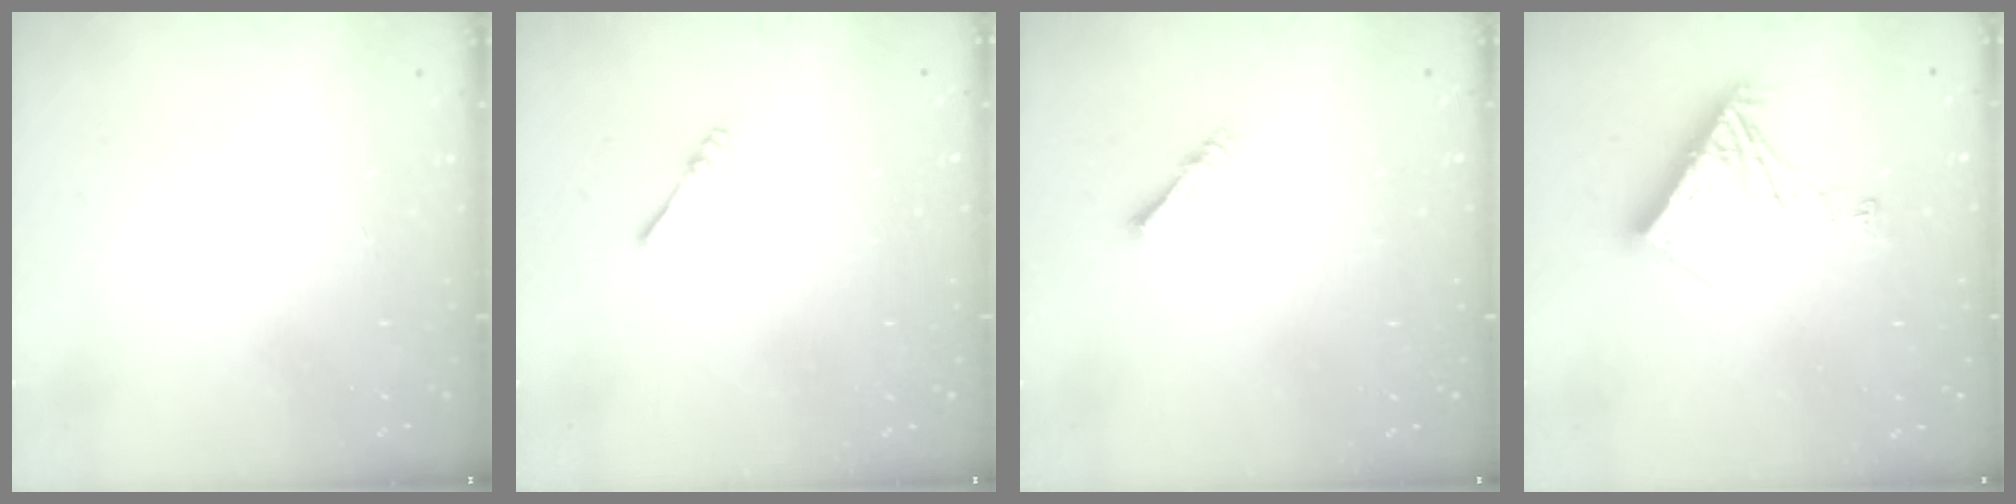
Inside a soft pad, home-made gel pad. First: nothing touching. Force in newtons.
{"total": 2.2, "press": 2.2, "slide": 0.4}
{"total": 1.6, "press": 1.5, "slide": 0.3}
{"total": 11.1, "press": 11.0, "slide": 1.3}